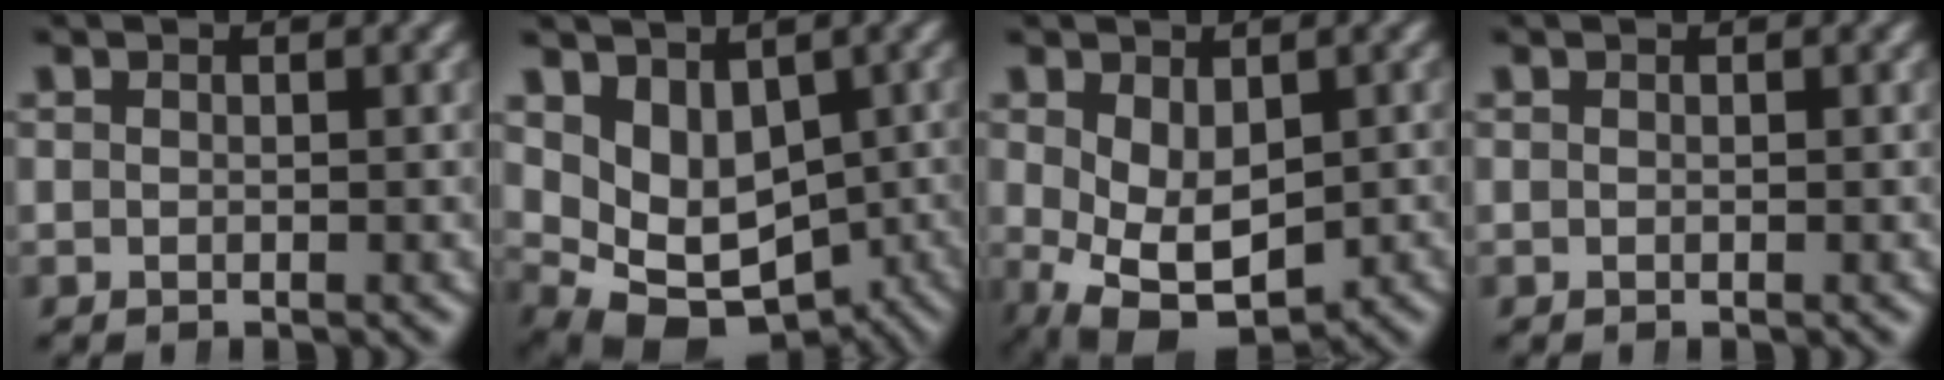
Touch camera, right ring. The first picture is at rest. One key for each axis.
{"total": 11.3, "fx": -3.3, "fy": 8.7, "fz": 6.4, "tx": -0.139, "ty": -0.058, "tz": -0.029}
{"total": 9.2, "fx": -3.4, "fy": 6.4, "fz": 5.7, "tx": -0.116, "ty": -0.062, "tz": -0.030}
{"total": 0.0}